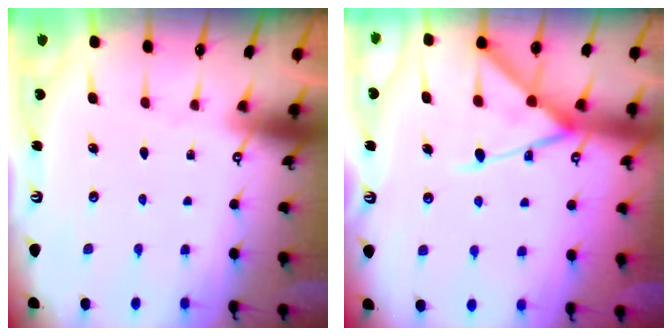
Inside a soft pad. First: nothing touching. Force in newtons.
{"total": 14.8, "press": 14.7, "slide": 1.2}